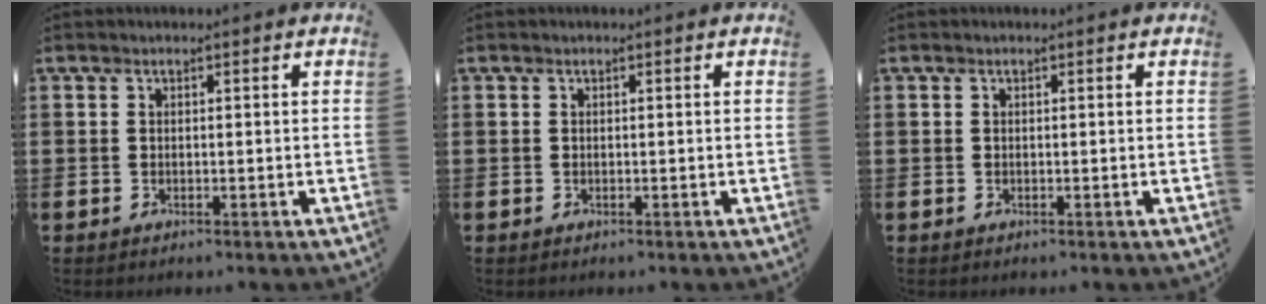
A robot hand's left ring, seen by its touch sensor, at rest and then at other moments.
{"total": 0.0}
{"total": 0.0}